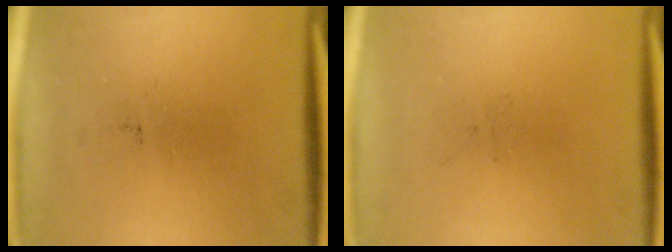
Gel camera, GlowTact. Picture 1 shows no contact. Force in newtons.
{"total": 0.0}